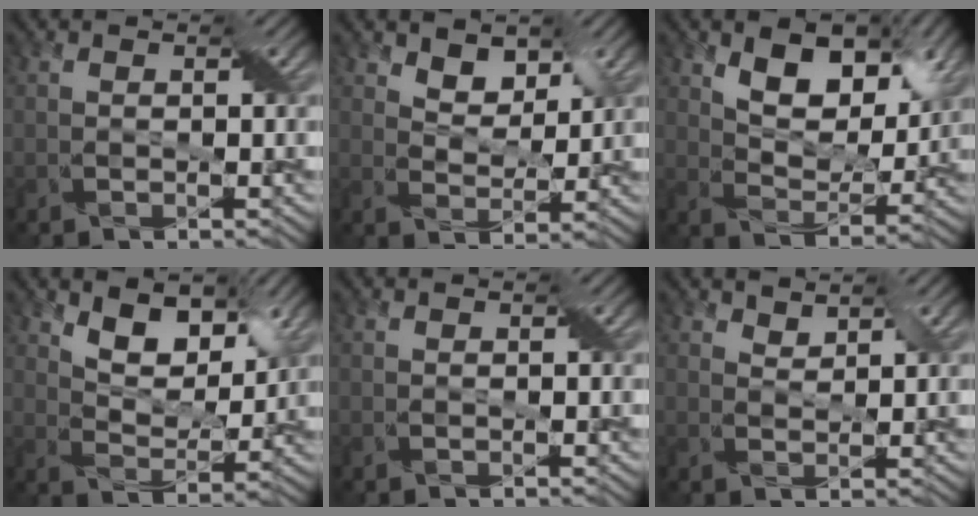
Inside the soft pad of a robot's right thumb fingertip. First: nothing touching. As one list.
[{"total": 3.8, "force": [3.1, 1.8, 1.3], "torque": [-0.031, -0.011, 0.050]}, {"total": 8.4, "force": [4.8, 4.4, 5.2], "torque": [-0.095, -0.011, 0.078]}, {"total": 6.7, "force": [4.7, 3.0, 3.6], "torque": [-0.069, -0.015, 0.078]}, {"total": 0.0}, {"total": 1.7, "force": [1.7, 0.1, -0.2], "torque": [-0.002, -0.002, 0.032]}]